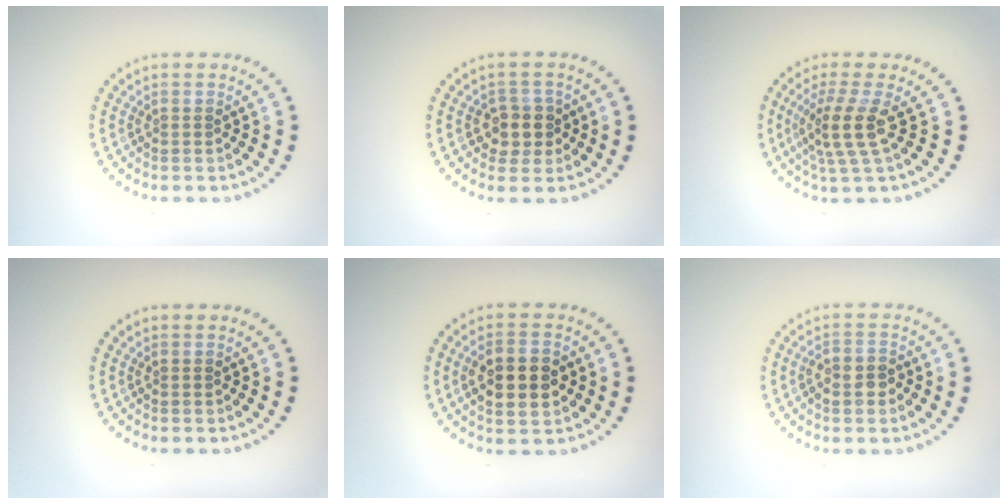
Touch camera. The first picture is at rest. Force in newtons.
{"total": 2.7, "press": 2.5, "slide": 1.0}
{"total": 3.5, "press": 2.7, "slide": 2.3}
{"total": 0.0}
{"total": 4.5, "press": 4.5, "slide": 0.3}
{"total": 2.2, "press": 2.0, "slide": 0.9}